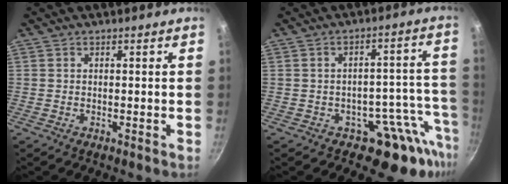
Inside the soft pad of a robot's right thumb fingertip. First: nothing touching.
{"total": 10.3, "force": [-6.4, 6.8, 4.3], "torque": [0.024, 0.062, -0.082]}